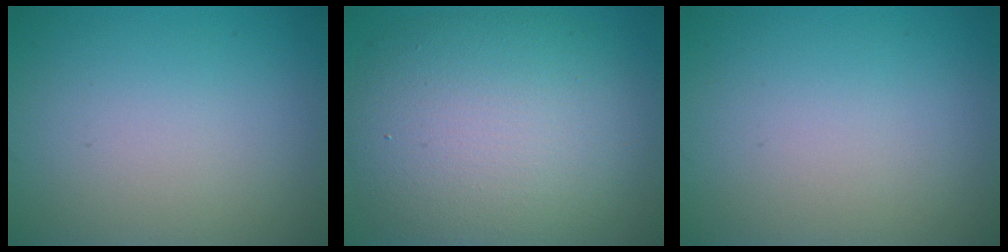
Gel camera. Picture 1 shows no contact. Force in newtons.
{"total": 11.0, "press": 11.0, "slide": 0.2}
{"total": 0.0}